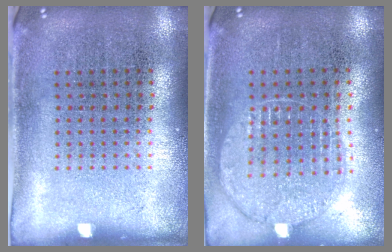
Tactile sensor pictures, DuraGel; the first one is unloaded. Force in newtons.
{"total": 1.1, "press": 1.1, "slide": 0.1}